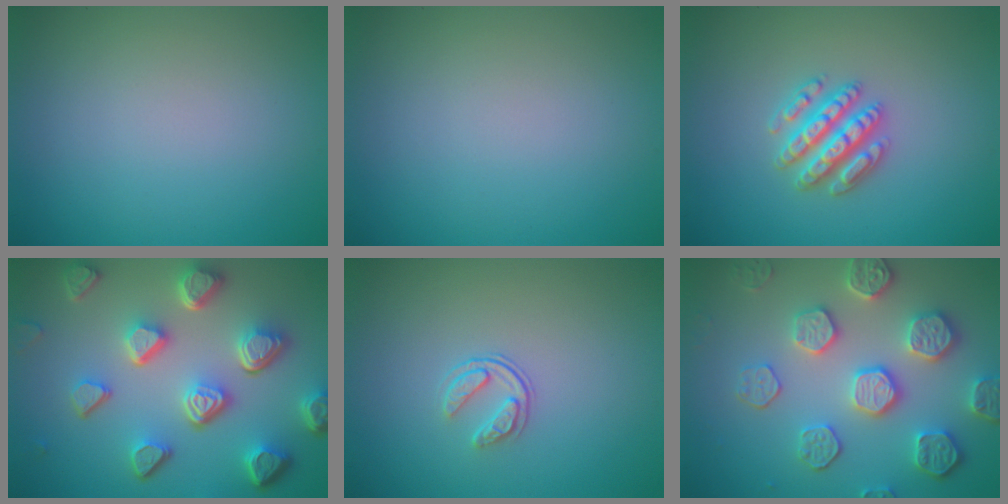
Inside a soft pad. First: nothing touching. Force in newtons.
{"total": 0.0}
{"total": 3.5, "press": 3.4, "slide": 0.8}
{"total": 7.7, "press": 5.7, "slide": 5.2}
{"total": 1.7, "press": 1.1, "slide": 1.3}
{"total": 5.6, "press": 5.1, "slide": 2.2}